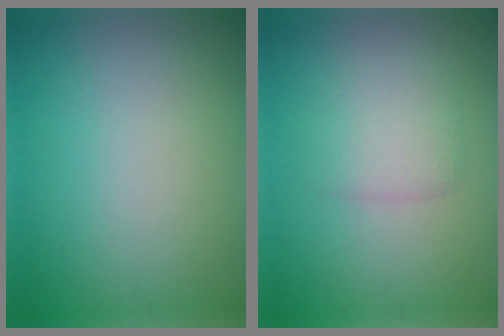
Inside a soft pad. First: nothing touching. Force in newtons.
{"total": 2.5, "press": 2.5, "slide": 0.3}